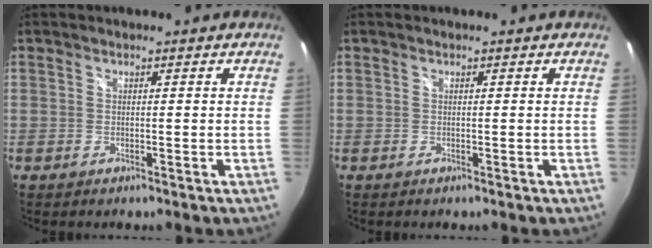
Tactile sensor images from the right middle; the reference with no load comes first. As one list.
[{"total": 0.0}]